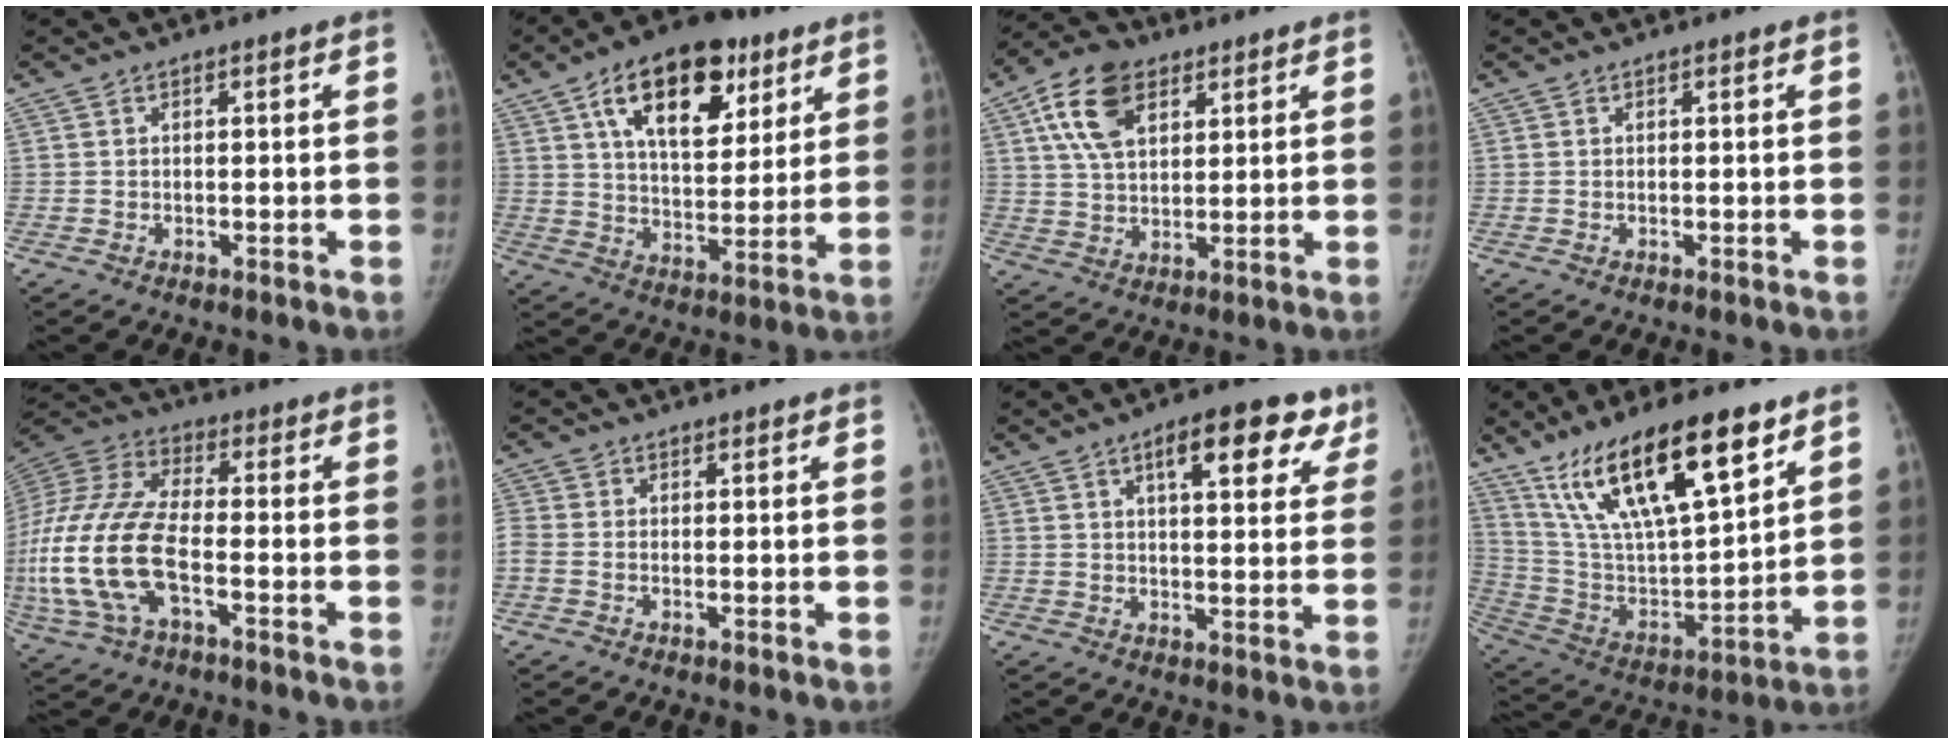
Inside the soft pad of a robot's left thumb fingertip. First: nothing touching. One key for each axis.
{"total": 19.7, "fx": 9.7, "fy": 10.6, "fz": 13.5, "tx": -0.167, "ty": -0.022, "tz": 0.157}
{"total": 12.0, "fx": 5.3, "fy": 7.3, "fz": 7.9, "tx": -0.126, "ty": -0.006, "tz": 0.094}
{"total": 0.0}
{"total": 21.0, "fx": -5.5, "fy": 9.8, "fz": 17.8, "tx": -0.419, "ty": 0.018, "tz": -0.101}
{"total": 2.5, "fx": -0.5, "fy": 1.6, "fz": 1.9, "tx": -0.057, "ty": 0.000, "tz": -0.017}
{"total": 12.7, "fx": 6.7, "fy": 5.3, "fz": 9.4, "tx": -0.079, "ty": -0.013, "tz": 0.084}
{"total": 24.3, "fx": 14.9, "fy": 7.7, "fz": 17.6, "tx": -0.288, "ty": -0.040, "tz": 0.275}